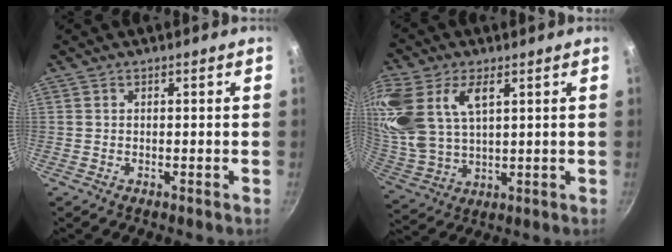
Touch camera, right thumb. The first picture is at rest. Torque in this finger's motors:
{"motor_torque": [0.39, 0.63, 1.60, 0.69, 0.24]}